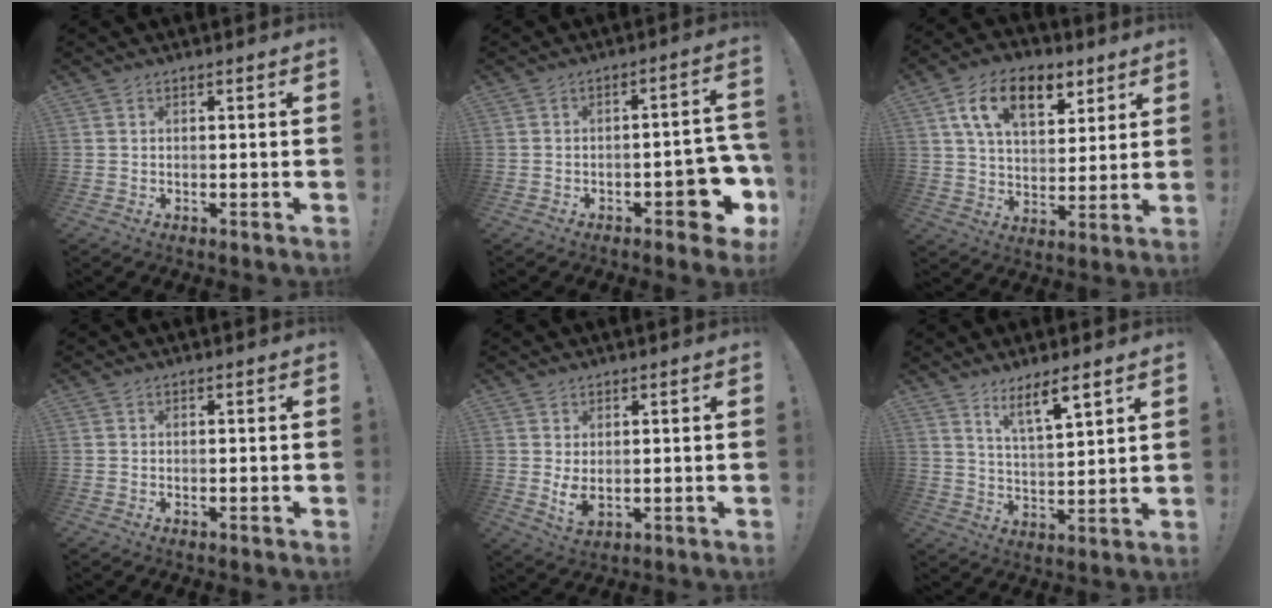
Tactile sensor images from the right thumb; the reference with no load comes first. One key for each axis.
{"total": 10.7, "fx": -4.7, "fy": 4.4, "fz": 8.5, "tx": -0.087, "ty": 0.026, "tz": -0.071}
{"total": 16.6, "fx": 7.8, "fy": 10.0, "fz": 10.7, "tx": -0.164, "ty": -0.021, "tz": 0.139}
{"total": 0.0}
{"total": 4.5, "fx": 0.8, "fy": 2.5, "fz": 3.7, "tx": -0.057, "ty": -0.015, "tz": 0.014}
{"total": 8.5, "fx": 6.4, "fy": 1.2, "fz": 5.5, "tx": -0.087, "ty": -0.041, "tz": 0.108}